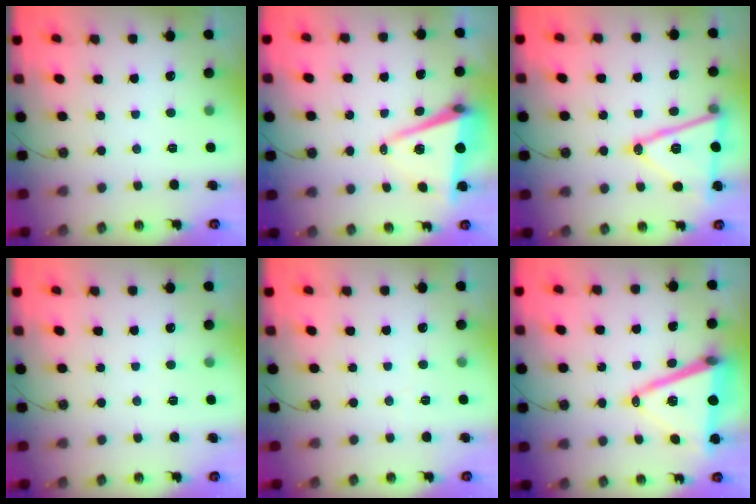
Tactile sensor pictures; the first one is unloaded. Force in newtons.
{"total": 9.1, "press": 8.0, "slide": 4.4}
{"total": 17.2, "press": 16.8, "slide": 3.4}
{"total": 2.8, "press": 2.2, "slide": 1.6}
{"total": 5.8, "press": 3.7, "slide": 4.4}
{"total": 17.0, "press": 16.6, "slide": 3.7}